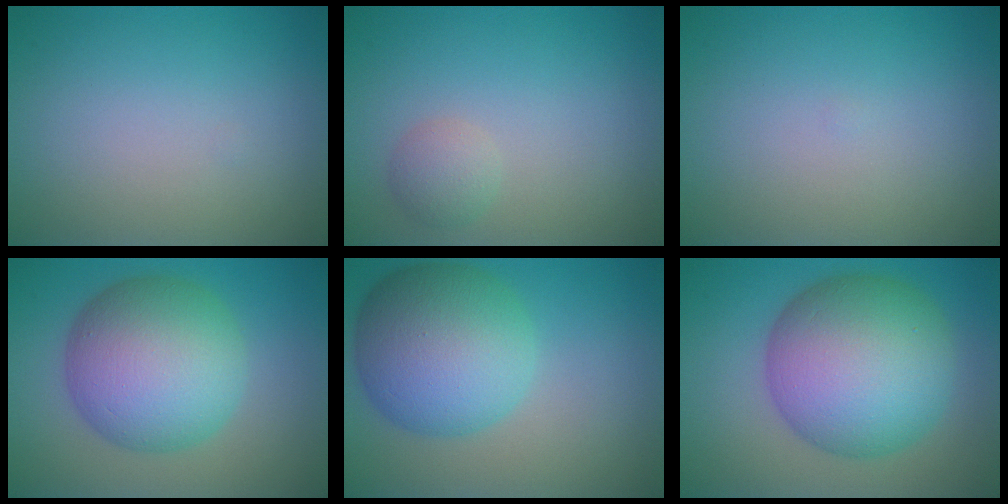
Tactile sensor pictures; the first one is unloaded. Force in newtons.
{"total": 1.6, "press": 1.6, "slide": 0.1}
{"total": 0.0}
{"total": 10.6, "press": 10.6, "slide": 0.3}
{"total": 9.9, "press": 9.9, "slide": 0.0}
{"total": 12.9, "press": 12.9, "slide": 0.1}